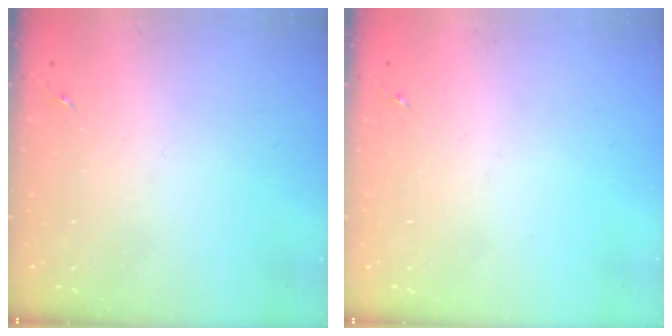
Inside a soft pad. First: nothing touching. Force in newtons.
{"total": 0.0}